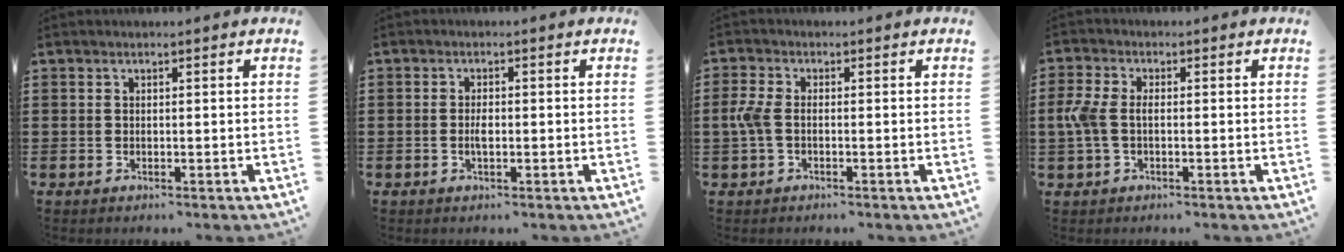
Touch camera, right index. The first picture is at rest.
{"total": 2.1, "force": [-0.3, 0.8, 1.9], "torque": [-0.043, -0.003, -0.007]}
{"total": 3.3, "force": [-0.6, 1.8, 2.8], "torque": [-0.079, -0.006, -0.019]}
{"total": 4.1, "force": [-0.3, 2.3, 3.4], "torque": [-0.093, -0.002, -0.015]}